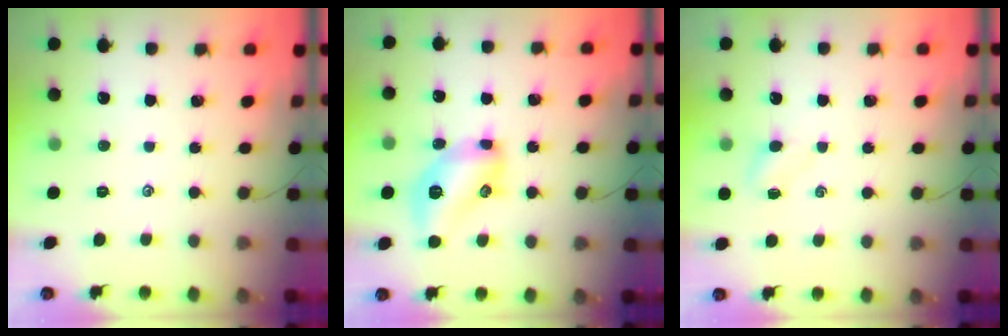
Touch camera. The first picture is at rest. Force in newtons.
{"total": 11.3, "press": 11.3, "slide": 0.7}
{"total": 3.3, "press": 3.1, "slide": 1.1}